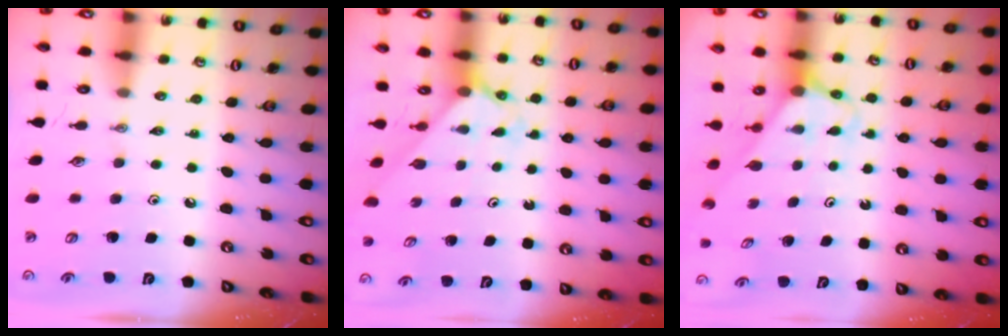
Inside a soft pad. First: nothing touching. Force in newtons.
{"total": 2.2, "press": 2.2, "slide": 0.2}
{"total": 2.6, "press": 2.6, "slide": 0.2}